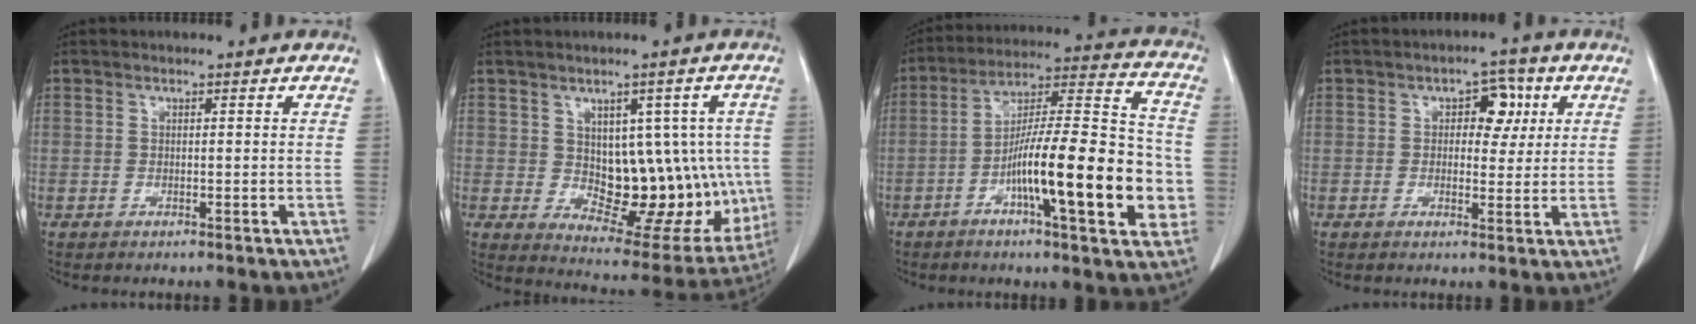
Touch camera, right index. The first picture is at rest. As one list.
[{"total": 15.3, "force": [0.3, 8.0, 13.0], "torque": [-0.147, 0.010, 0.033]}, {"total": 19.8, "force": [-5.1, 3.4, 18.8], "torque": [-0.291, 0.014, -0.076]}, {"total": 4.9, "force": [1.5, 2.9, 3.6], "torque": [-0.044, 0.014, 0.019]}]